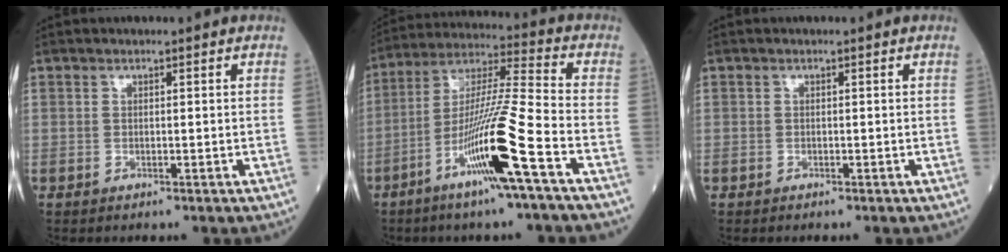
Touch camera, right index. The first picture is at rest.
{"total": 14.9, "force": [-6.6, -1.1, 13.3], "torque": [-0.258, -0.009, -0.125]}
{"total": 0.0}